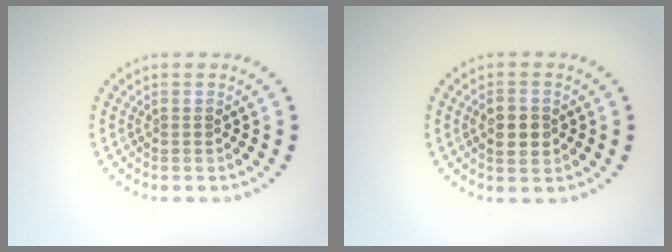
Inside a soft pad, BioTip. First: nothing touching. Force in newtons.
{"total": 2.5, "press": 2.5, "slide": 0.2}